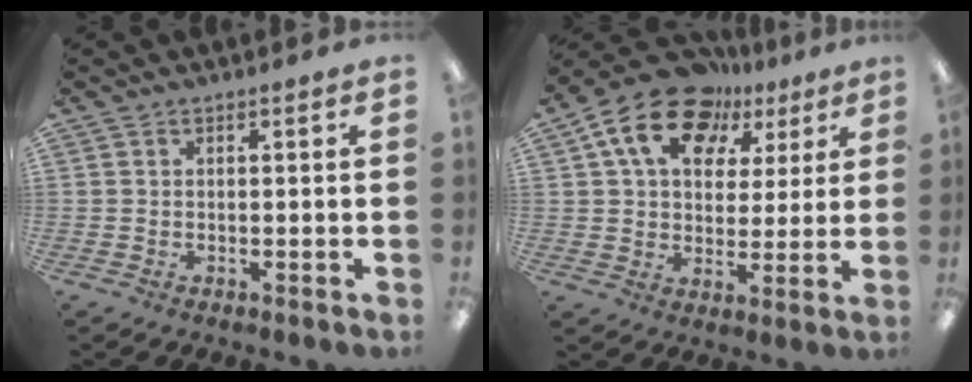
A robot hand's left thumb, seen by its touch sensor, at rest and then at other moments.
{"total": 16.8, "force": [9.3, 11.1, 8.5], "torque": [-0.158, -0.037, 0.170]}